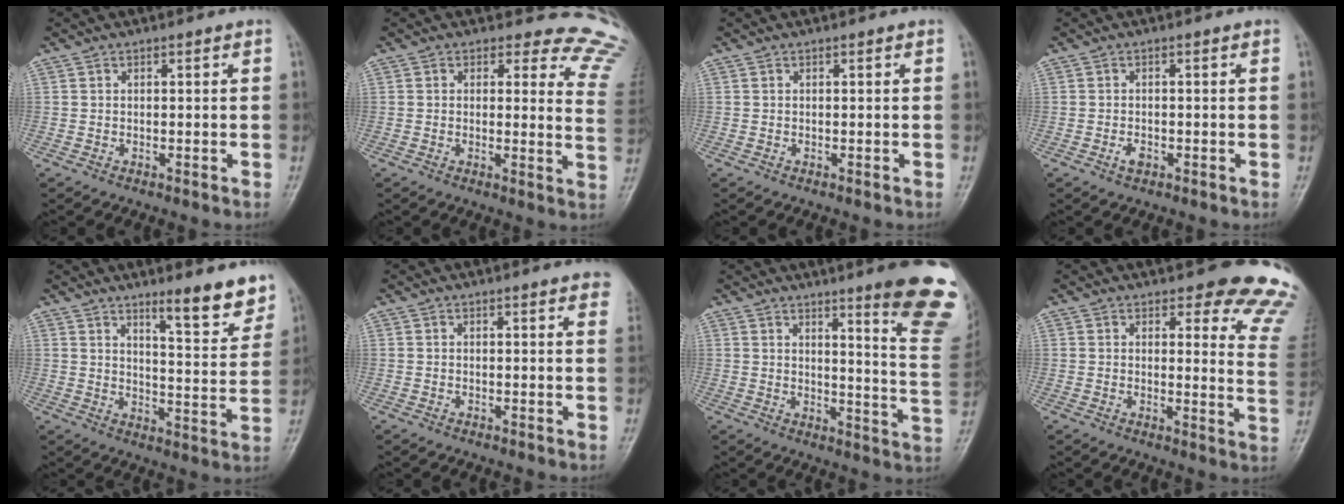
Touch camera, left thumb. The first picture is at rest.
{"total": 13.5, "force": [12.9, 4.0, 0.1], "torque": [0.065, -0.128, 0.091]}
{"total": 0.0}
{"total": 1.6, "force": [-0.7, 0.9, 1.1], "torque": [-0.016, 0.001, -0.012]}
{"total": 10.9, "force": [8.0, 2.0, 7.1], "torque": [-0.072, -0.061, 0.118]}
{"total": 4.9, "force": [3.9, 0.9, 2.9], "torque": [-0.019, -0.005, 0.030]}
{"total": 17.5, "force": [11.2, 2.0, 13.3], "torque": [-0.132, -0.082, 0.135]}
{"total": 14.9, "force": [13.7, 3.6, 4.8], "torque": [0.003, -0.123, 0.120]}